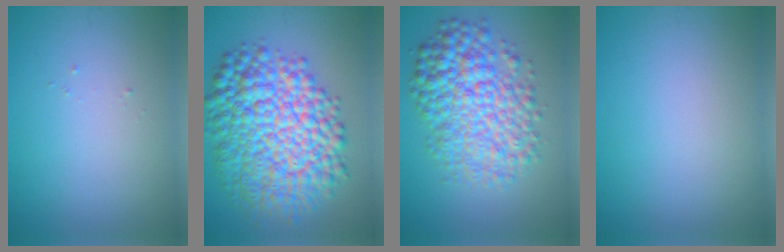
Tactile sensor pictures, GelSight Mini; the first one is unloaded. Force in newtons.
{"total": 12.5, "press": 12.5, "slide": 0.2}
{"total": 8.2, "press": 8.2, "slide": 0.1}
{"total": 0.0}